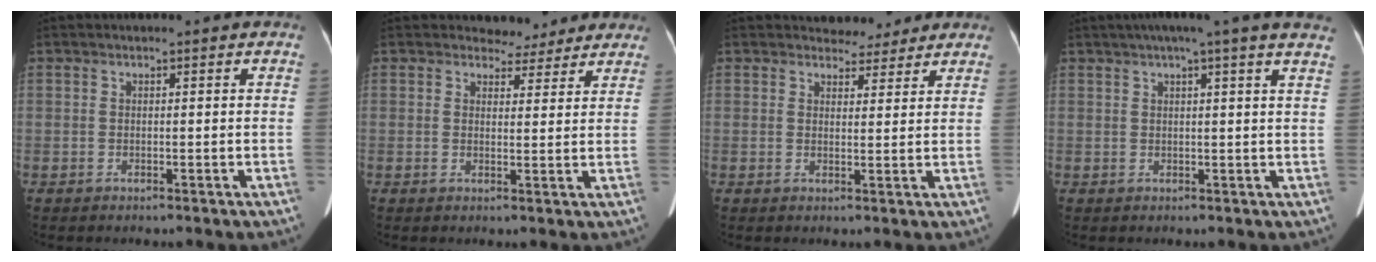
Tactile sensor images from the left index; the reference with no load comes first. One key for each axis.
{"total": 4.6, "fx": 4.1, "fy": 2.0, "fz": -0.1, "tx": 0.011, "ty": -0.002, "tz": 0.042}
{"total": 4.4, "fx": 4.0, "fy": 1.7, "fz": 0.2, "tx": 0.005, "ty": 0.000, "tz": 0.047}
{"total": 13.5, "fx": 10.9, "fy": 0.0, "fz": 8.0, "tx": -0.118, "ty": 0.032, "tz": 0.121}